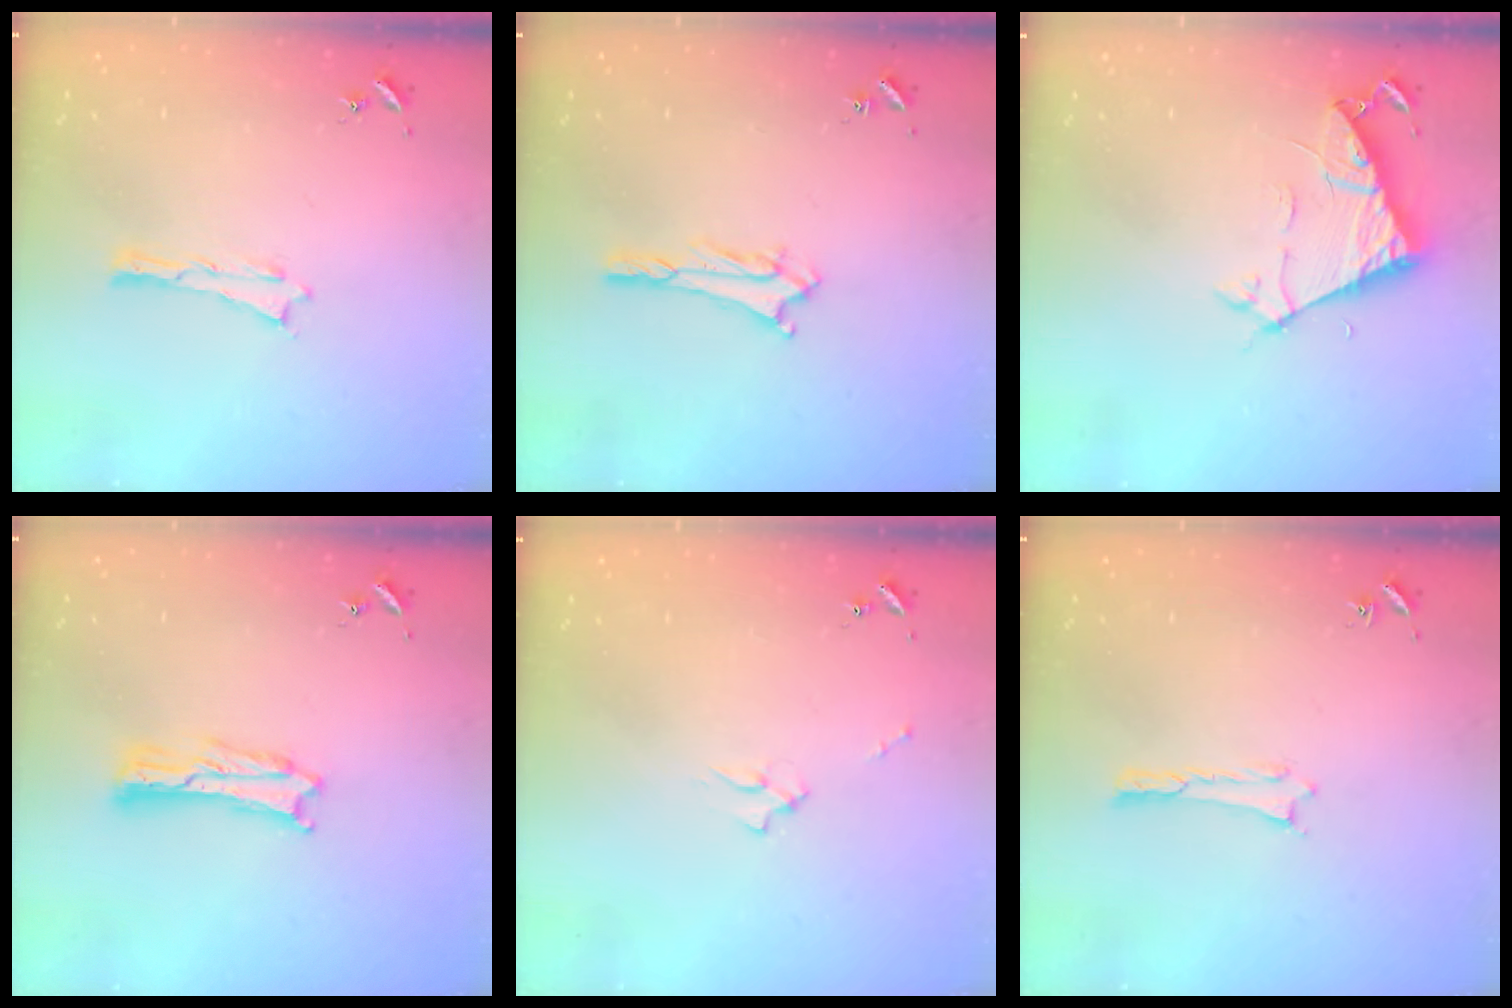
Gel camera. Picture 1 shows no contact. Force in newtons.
{"total": 2.4, "press": 2.4, "slide": 0.4}
{"total": 6.5, "press": 6.5, "slide": 0.5}
{"total": 1.6, "press": 1.6, "slide": 0.3}
{"total": 1.7, "press": 1.6, "slide": 0.2}
{"total": 0.0}